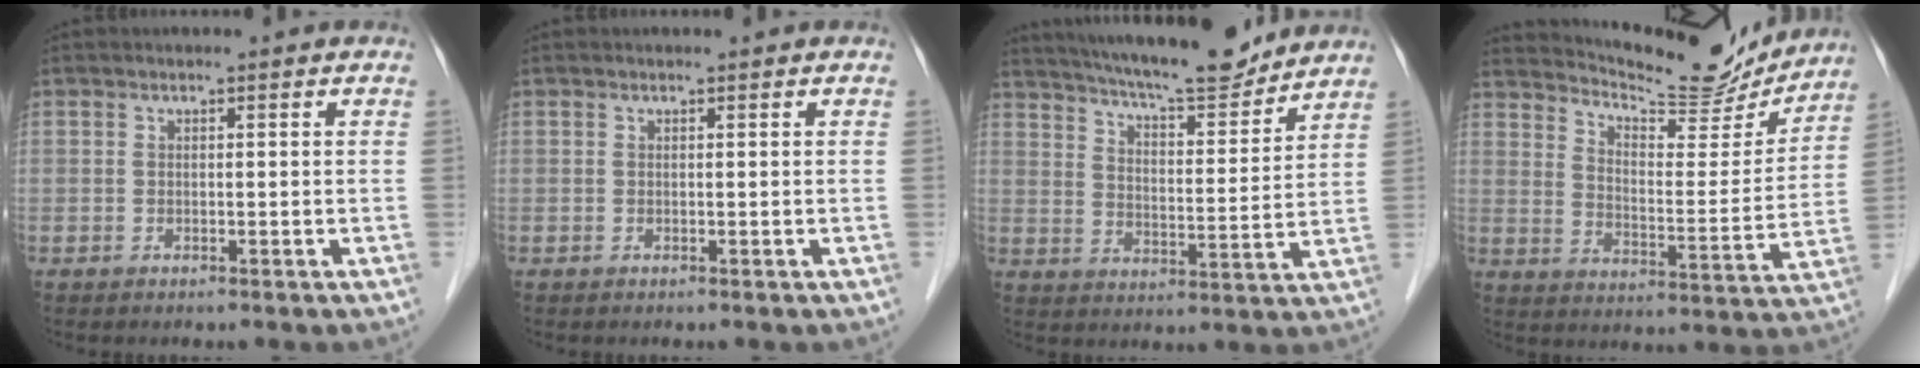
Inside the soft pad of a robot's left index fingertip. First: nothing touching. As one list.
[{"total": 0.0}, {"total": 15.4, "force": [14.0, 1.7, 6.1], "torque": [-0.102, -0.004, 0.211]}, {"total": 17.2, "force": [16.4, 2.7, 4.8], "torque": [-0.079, -0.032, 0.226]}]